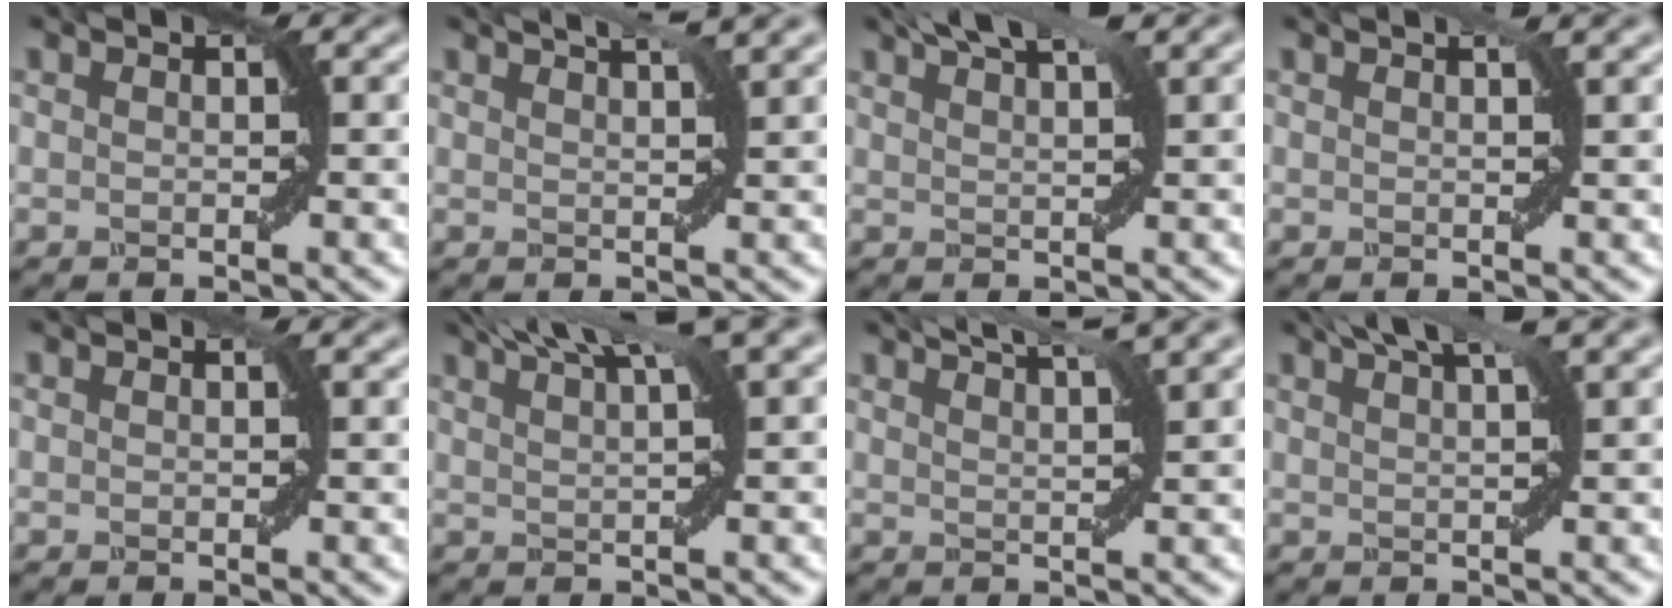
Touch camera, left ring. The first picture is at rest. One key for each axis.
{"total": 5.0, "fx": 3.4, "fy": 1.6, "fz": 3.4, "tx": -0.030, "ty": 0.029, "tz": 0.017}
{"total": 4.9, "fx": 3.3, "fy": 1.2, "fz": 3.5, "tx": -0.046, "ty": 0.024, "tz": 0.036}
{"total": 1.4, "fx": 0.9, "fy": 0.4, "fz": 1.1, "tx": -0.016, "ty": 0.004, "tz": 0.007}
{"total": 0.0}
{"total": 6.8, "fx": 4.6, "fy": 1.3, "fz": 4.8, "tx": -0.058, "ty": 0.030, "tz": 0.049}
{"total": 6.3, "fx": 4.7, "fy": 1.6, "fz": 4.0, "tx": -0.042, "ty": 0.033, "tz": 0.033}
{"total": 5.2, "fx": 3.4, "fy": 1.2, "fz": 3.8, "tx": -0.046, "ty": 0.025, "tz": 0.034}